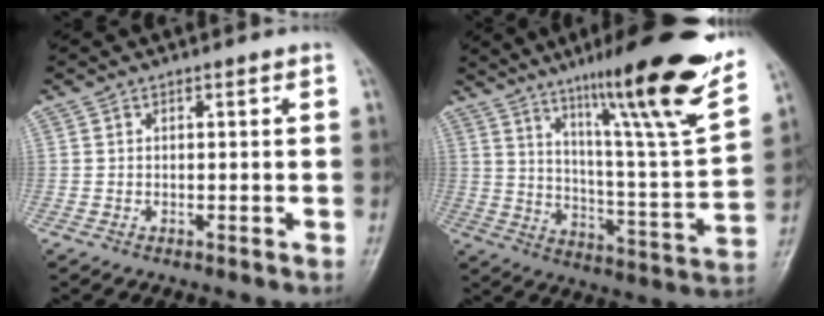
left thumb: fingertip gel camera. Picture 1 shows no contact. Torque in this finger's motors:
{"motor_torque": [0.80, -0.02, 1.35, -1.42, 0.30]}